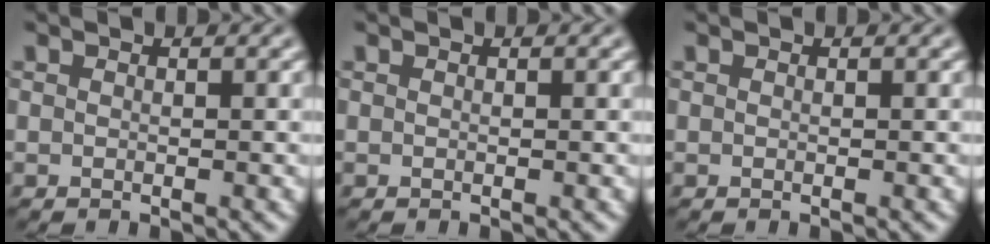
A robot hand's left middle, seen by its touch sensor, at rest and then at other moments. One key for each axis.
{"total": 0.0}
{"total": 0.0}